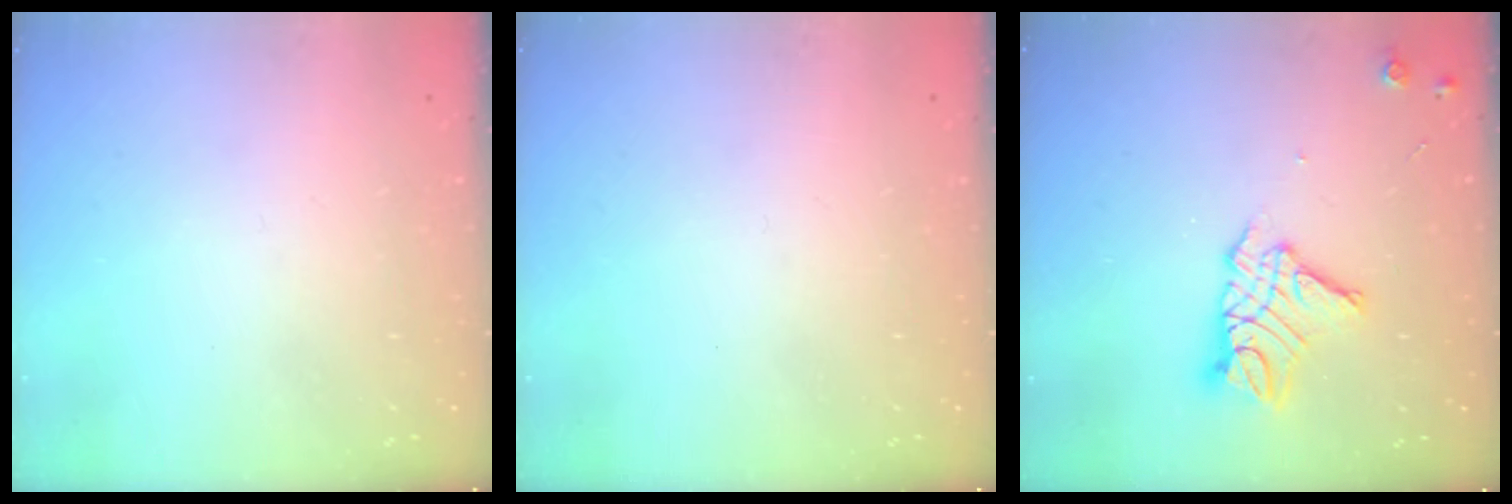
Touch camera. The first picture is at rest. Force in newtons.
{"total": 0.0}
{"total": 11.0, "press": 11.0, "slide": 1.1}